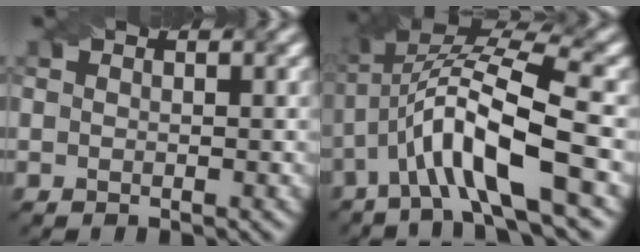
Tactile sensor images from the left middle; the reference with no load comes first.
{"total": 9.4, "force": [-2.4, 2.4, 8.8], "torque": [-0.161, 0.018, -0.048]}